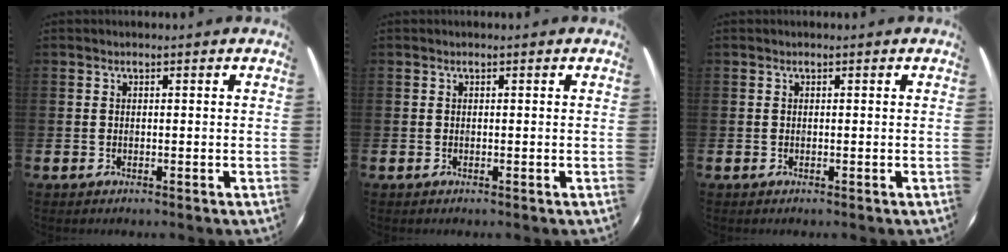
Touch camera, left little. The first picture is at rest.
{"total": 0.0}
{"total": 0.0}